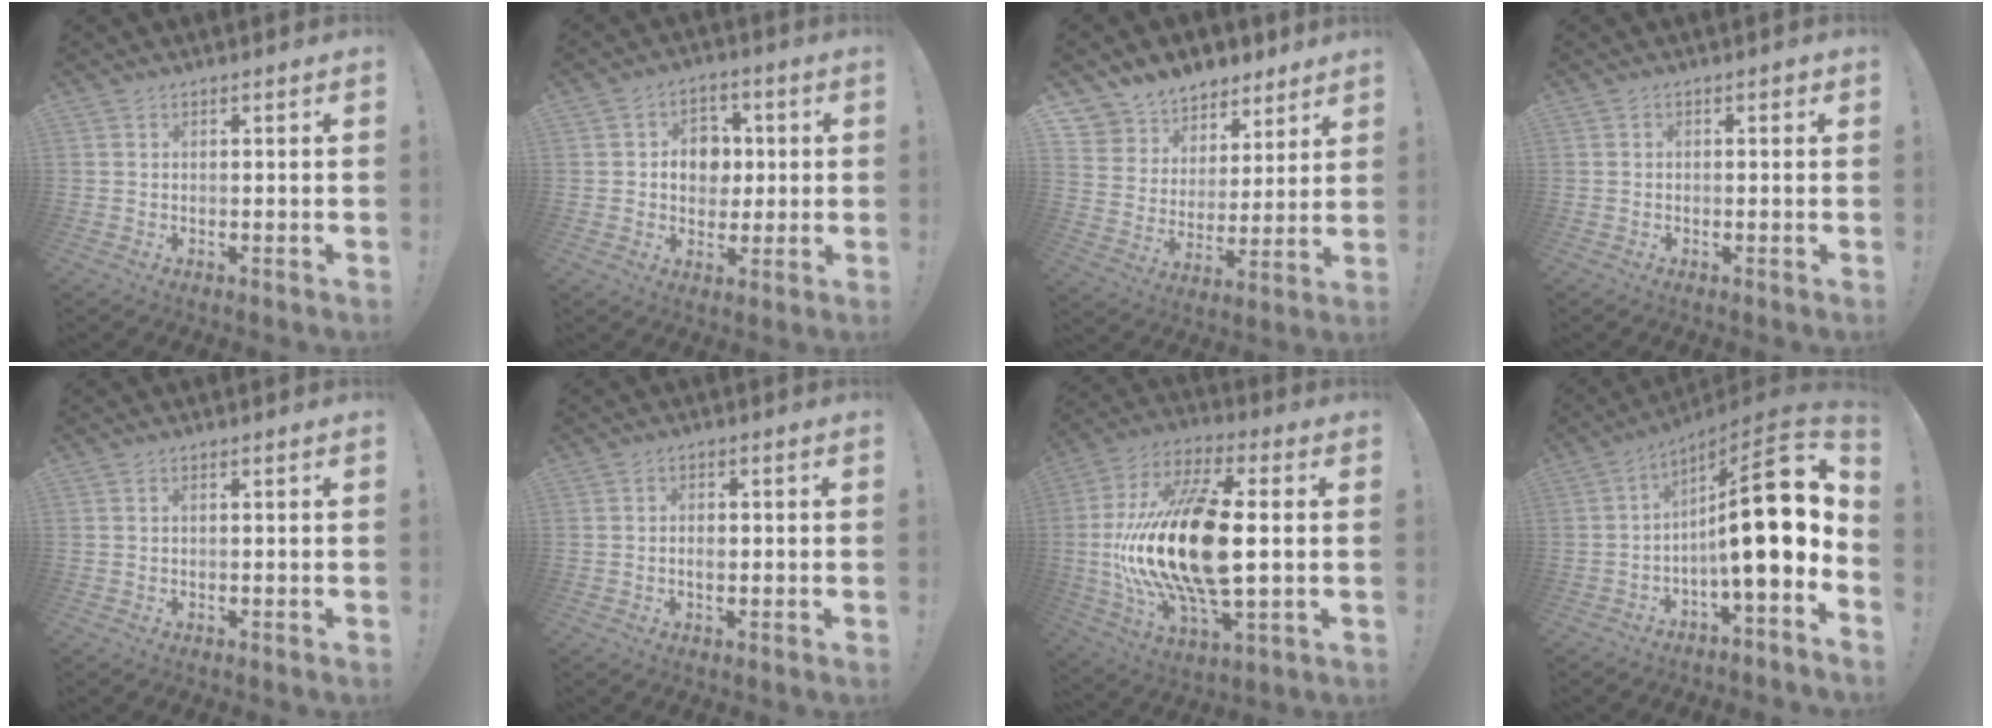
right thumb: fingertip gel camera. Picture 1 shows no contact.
{"total": 9.2, "force": [1.2, 8.0, 4.3], "torque": [-0.059, 0.000, 0.027]}
{"total": 8.1, "force": [6.1, 5.4, 0.2], "torque": [-0.013, -0.061, 0.117]}
{"total": 1.0, "force": [-0.3, 0.7, 0.6], "torque": [-0.004, 0.001, -0.006]}
{"total": 0.5, "force": [0.2, 0.0, 0.5], "torque": [-0.012, 0.001, 0.003]}
{"total": 2.1, "force": [-0.2, 1.5, 1.5], "torque": [-0.019, 0.005, -0.006]}
{"total": 26.8, "force": [-0.1, 12.0, 24.0], "torque": [-0.470, 0.002, 0.004]}
{"total": 20.1, "force": [1.4, 4.3, 19.5], "torque": [-0.302, -0.005, 0.017]}